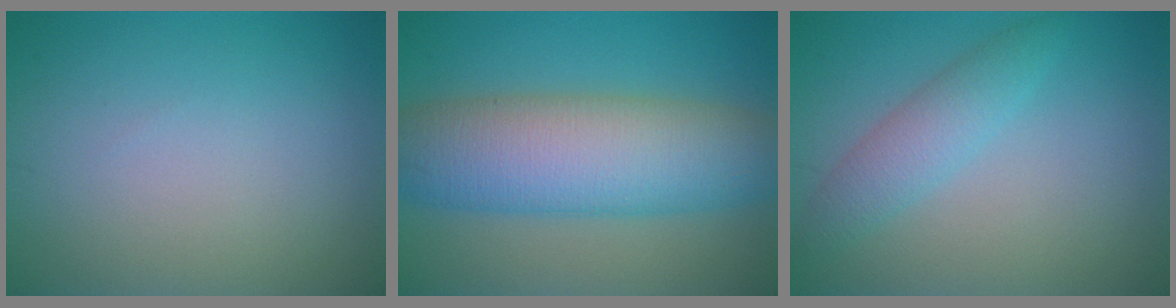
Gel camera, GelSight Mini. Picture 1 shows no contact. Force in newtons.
{"total": 10.6, "press": 10.6, "slide": 0.4}
{"total": 2.9, "press": 2.9, "slide": 0.1}